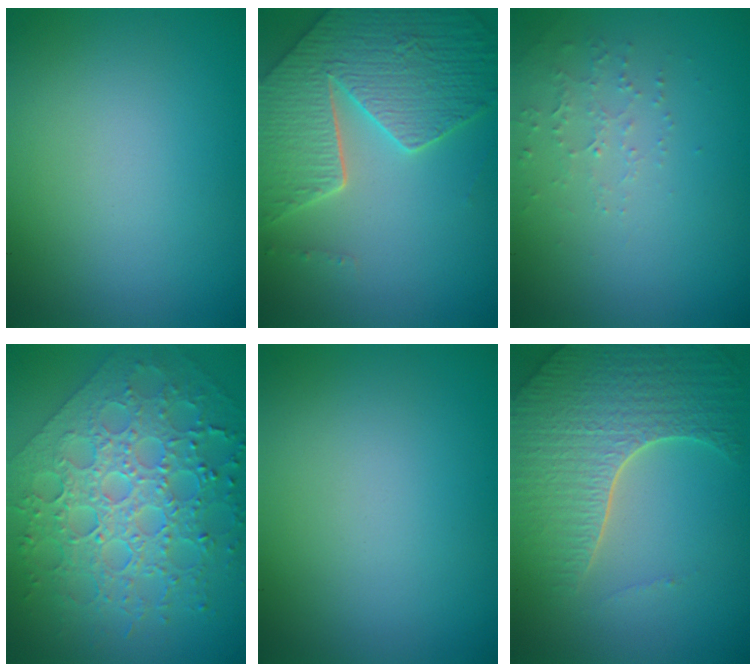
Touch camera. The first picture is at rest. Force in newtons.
{"total": 7.8, "press": 5.7, "slide": 5.3}
{"total": 1.5, "press": 1.5, "slide": 0.5}
{"total": 8.3, "press": 6.2, "slide": 5.5}
{"total": 0.0}
{"total": 6.8, "press": 5.2, "slide": 4.4}